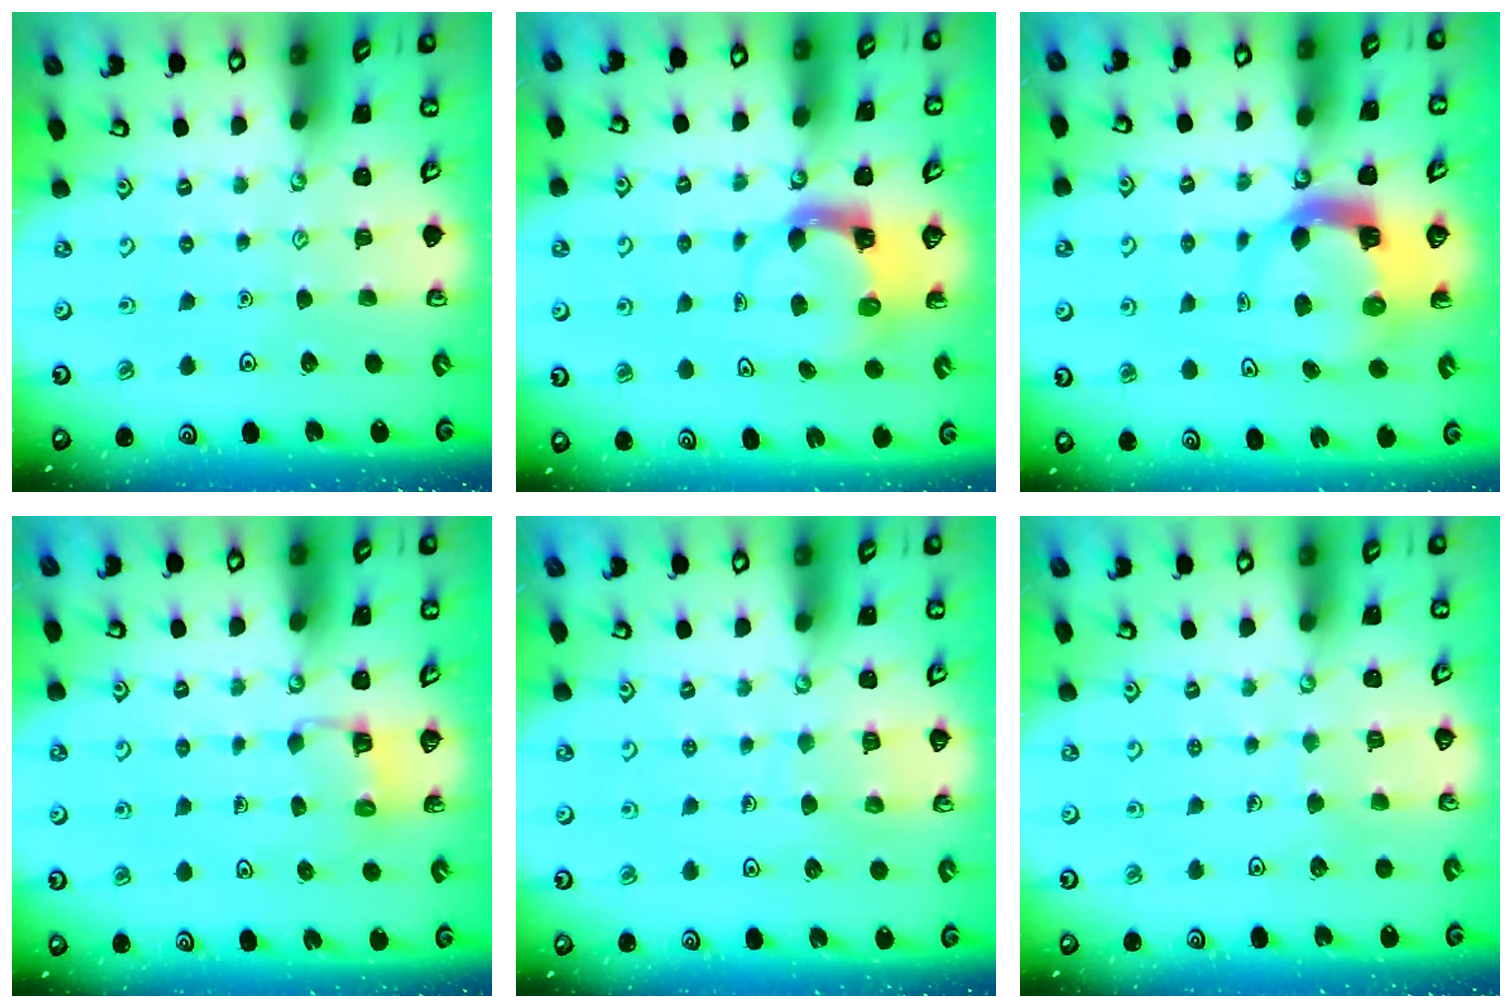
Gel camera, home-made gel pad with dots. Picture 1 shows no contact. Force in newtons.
{"total": 3.8, "press": 3.7, "slide": 0.5}
{"total": 6.2, "press": 6.1, "slide": 0.8}
{"total": 3.3, "press": 3.3, "slide": 0.3}
{"total": 6.4, "press": 6.4, "slide": 0.4}
{"total": 4.9, "press": 4.9, "slide": 0.3}